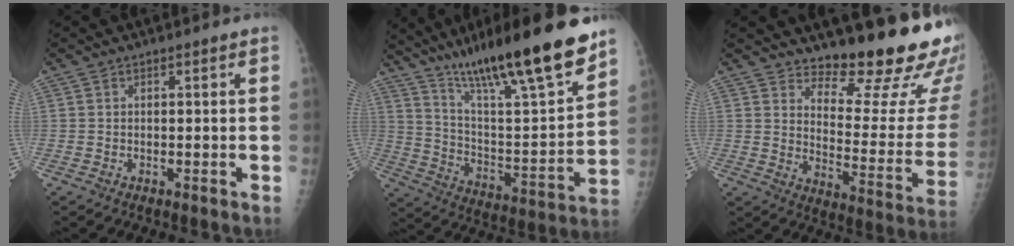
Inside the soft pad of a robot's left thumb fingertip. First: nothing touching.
{"total": 25.8, "force": [18.9, 3.8, 17.1], "torque": [-0.254, -0.071, 0.317]}
{"total": 20.0, "force": [16.1, 5.1, 10.8], "torque": [-0.102, -0.152, 0.210]}